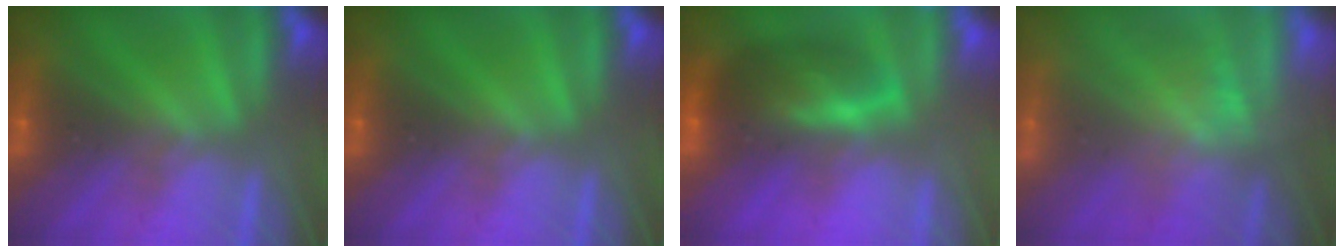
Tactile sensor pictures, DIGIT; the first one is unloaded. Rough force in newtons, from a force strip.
{"total": 0.0}
{"total": 7.4}
{"total": 1.6}